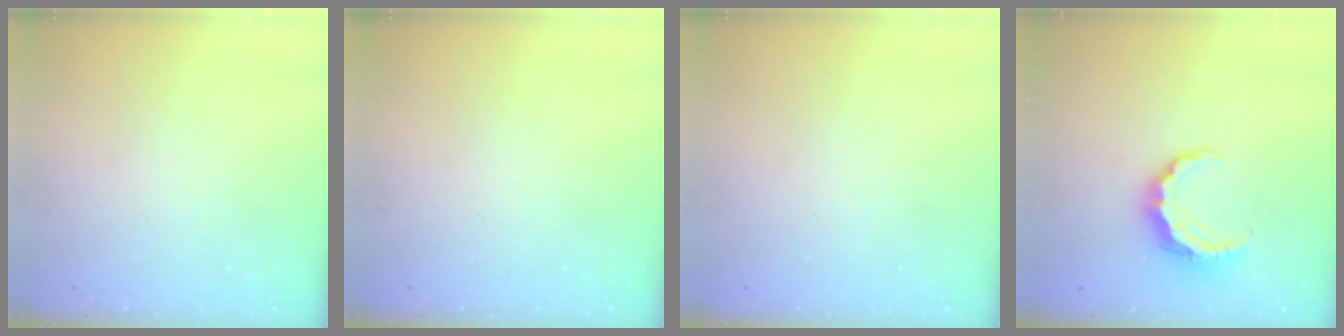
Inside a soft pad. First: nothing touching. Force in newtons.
{"total": 0.0}
{"total": 0.0}
{"total": 8.4, "press": 8.4, "slide": 0.5}